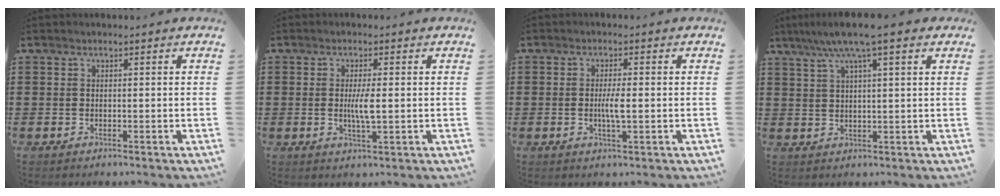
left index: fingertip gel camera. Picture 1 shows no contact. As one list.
[{"total": 3.7, "force": [0.1, 0.6, 3.7], "torque": [-0.068, -0.002, -0.001]}, {"total": 3.1, "force": [-0.3, 0.5, 3.0], "torque": [-0.056, -0.002, -0.007]}, {"total": 7.6, "force": [5.0, 0.4, 5.7], "torque": [-0.122, -0.001, 0.085]}]